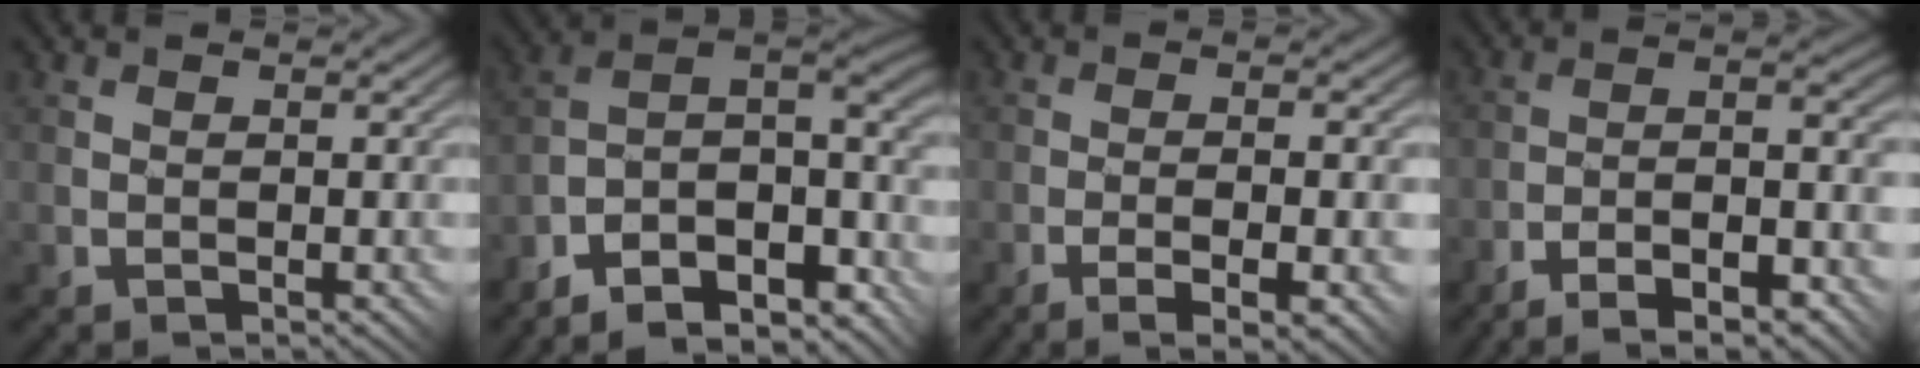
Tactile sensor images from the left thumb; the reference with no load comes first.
{"total": 13.4, "force": [-9.2, 4.9, 8.4], "torque": [-0.171, -0.015, -0.132]}
{"total": 6.4, "force": [-2.8, 1.0, 5.7], "torque": [-0.088, 0.003, -0.026]}
{"total": 11.9, "force": [-6.8, 2.8, 9.3], "torque": [-0.151, 0.002, -0.111]}